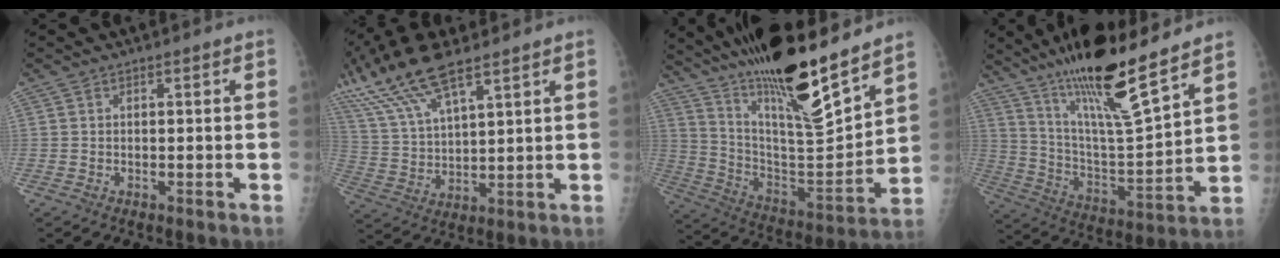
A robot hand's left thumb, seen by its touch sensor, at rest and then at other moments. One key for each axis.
{"total": 15.2, "fx": 10.3, "fy": 4.7, "fz": 10.1, "tx": -0.208, "ty": -0.017, "tz": 0.208}
{"total": 23.9, "fx": 18.2, "fy": 3.7, "fz": 15.0, "tx": -0.231, "ty": -0.092, "tz": 0.319}
{"total": 19.3, "fx": 14.1, "fy": 2.4, "fz": 13.0, "tx": -0.206, "ty": -0.076, "tz": 0.255}